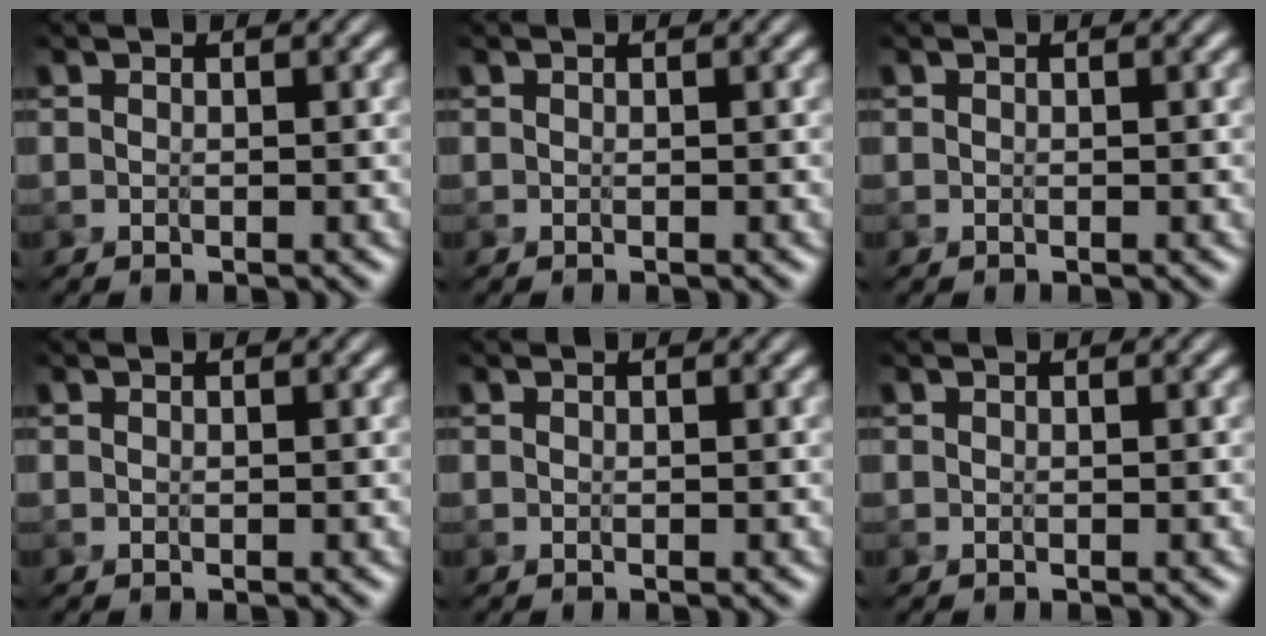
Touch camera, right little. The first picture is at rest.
{"total": 0.0}
{"total": 0.0}
{"total": 0.0}
{"total": 0.0}
{"total": 0.0}